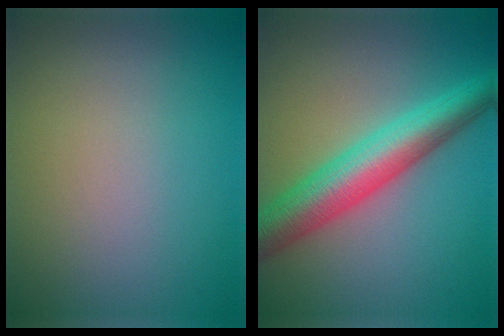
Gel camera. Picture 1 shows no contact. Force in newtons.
{"total": 6.9, "press": 6.9, "slide": 0.1}